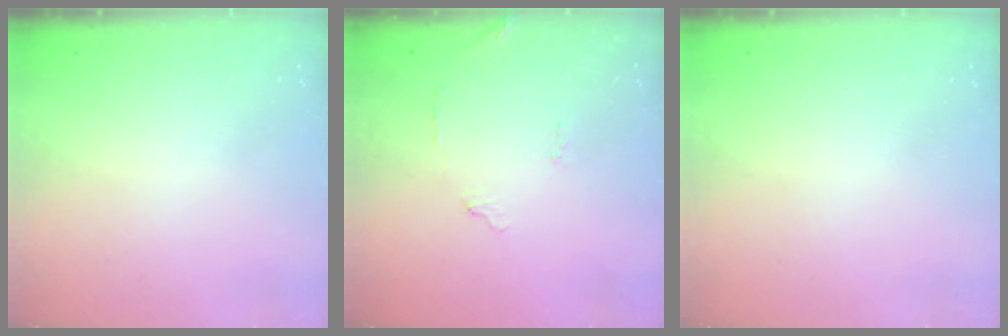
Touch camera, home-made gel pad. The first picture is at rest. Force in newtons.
{"total": 7.8, "press": 7.8, "slide": 0.4}
{"total": 0.0}